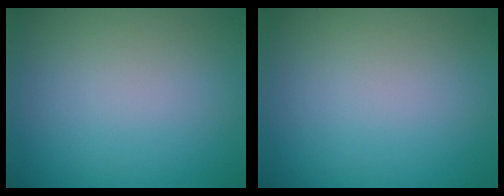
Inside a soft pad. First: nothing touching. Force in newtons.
{"total": 0.0}